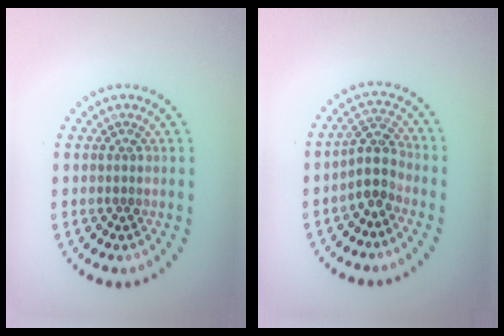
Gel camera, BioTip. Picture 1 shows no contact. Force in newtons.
{"total": 2.8, "press": 2.3, "slide": 1.6}